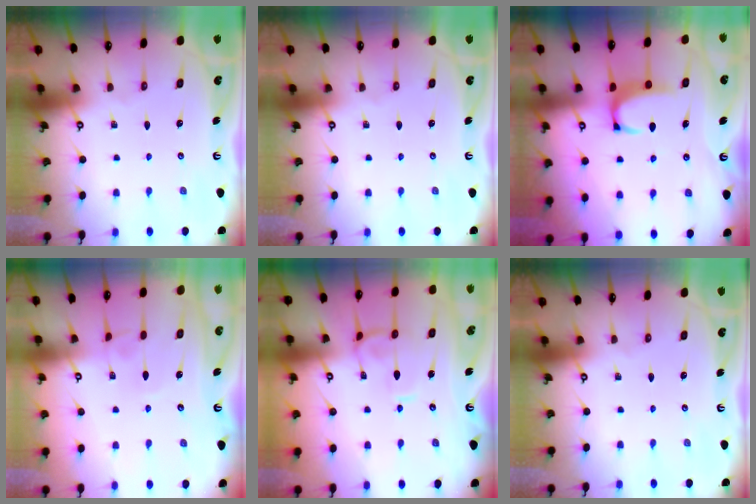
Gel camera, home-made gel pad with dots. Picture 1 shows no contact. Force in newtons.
{"total": 0.0}
{"total": 2.2, "press": 2.1, "slide": 0.7}
{"total": 1.3, "press": 1.3, "slide": 0.5}
{"total": 2.8, "press": 2.7, "slide": 0.7}
{"total": 0.0}